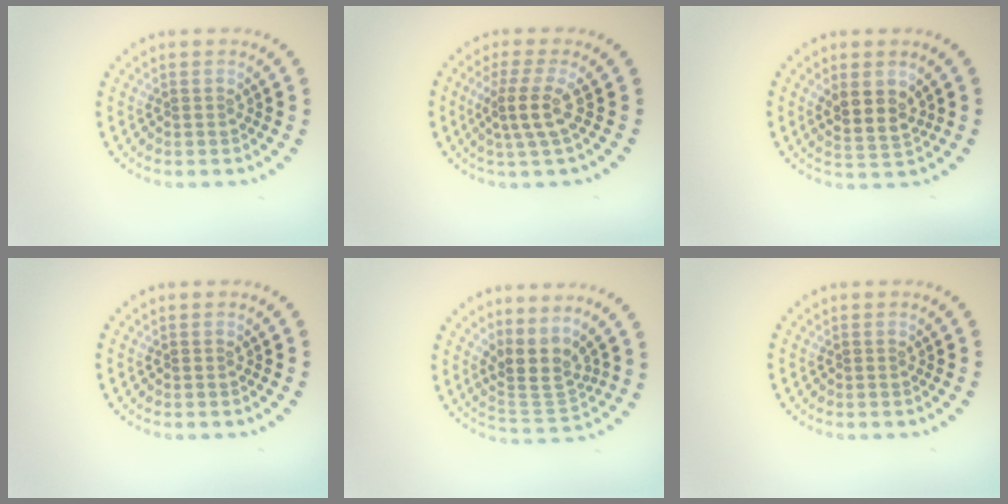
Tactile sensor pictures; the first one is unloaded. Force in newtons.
{"total": 2.9, "press": 2.2, "slide": 1.9}
{"total": 3.0, "press": 2.7, "slide": 1.3}
{"total": 0.0}
{"total": 3.4, "press": 2.4, "slide": 2.3}
{"total": 0.0}